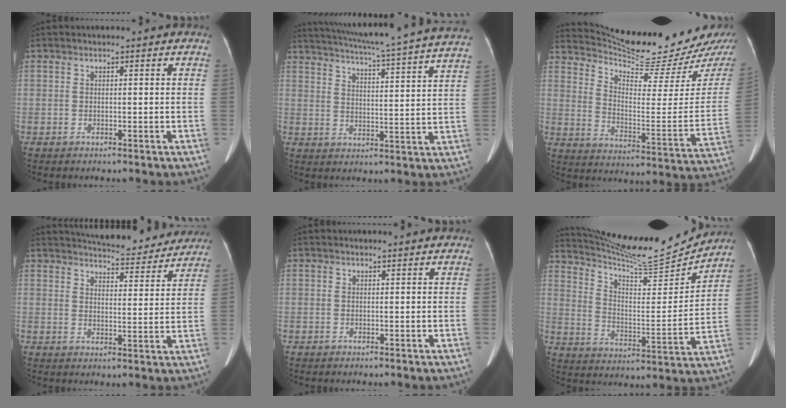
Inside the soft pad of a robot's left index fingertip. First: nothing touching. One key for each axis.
{"total": 25.6, "fx": 23.2, "fy": -0.8, "fz": 10.9, "tx": -0.183, "ty": -0.042, "tz": 0.294}
{"total": 19.7, "fx": 18.5, "fy": 0.6, "fz": 6.7, "tx": -0.116, "ty": -0.083, "tz": 0.265}
{"total": 15.0, "fx": 14.1, "fy": 2.9, "fz": 4.2, "tx": -0.049, "ty": -0.005, "tz": 0.172}
{"total": 0.8, "fx": 0.7, "fy": 0.0, "fz": 0.2, "tx": -0.009, "ty": 0.007, "tz": 0.011}
{"total": 16.7, "fx": 16.3, "fy": 0.0, "fz": 3.9, "tx": -0.084, "ty": -0.038, "tz": 0.254}